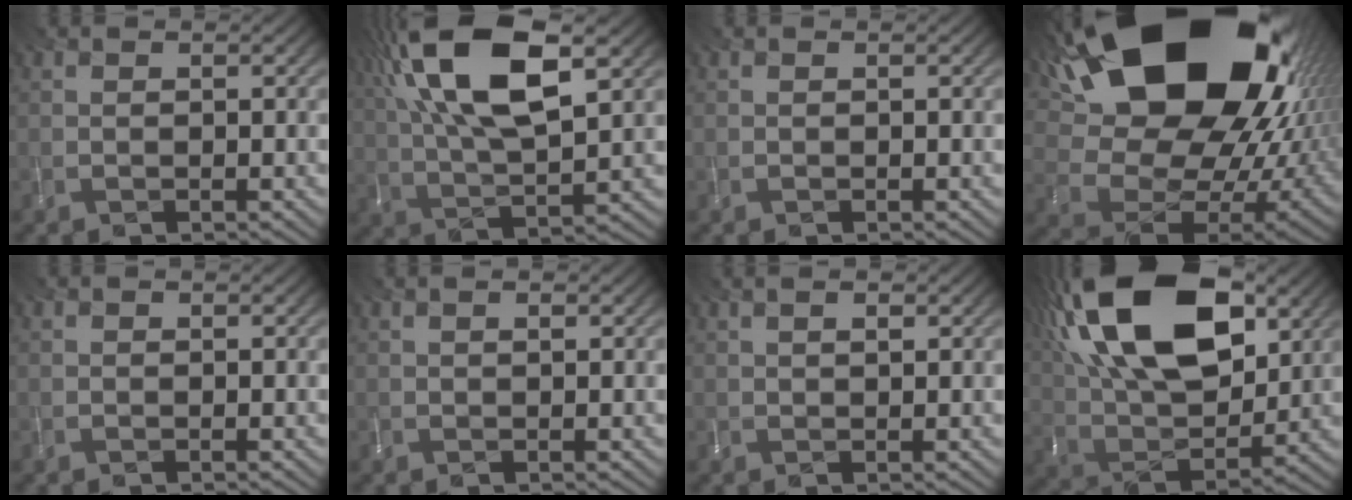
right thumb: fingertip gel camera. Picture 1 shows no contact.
{"total": 16.6, "force": [7.1, 6.1, 13.7], "torque": [-0.296, 0.039, 0.120]}
{"total": 0.0}
{"total": 24.0, "force": [9.6, 15.4, 15.7], "torque": [-0.343, 0.010, 0.203]}
{"total": 0.0}
{"total": 0.7, "force": [0.4, 0.1, 0.5], "torque": [-0.016, 0.002, 0.009]}
{"total": 1.6, "force": [1.0, 0.4, 1.2], "torque": [-0.028, 0.002, 0.023]}
{"total": 21.0, "force": [9.3, 10.6, 15.5], "torque": [-0.308, 0.058, 0.131]}